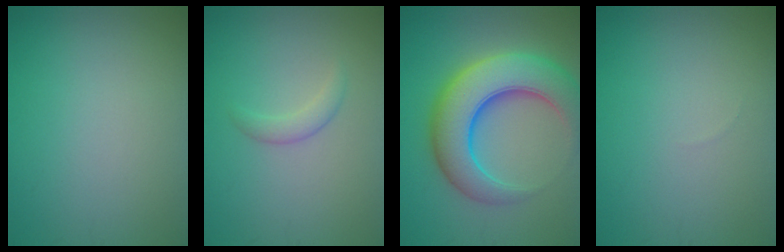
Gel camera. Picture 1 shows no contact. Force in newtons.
{"total": 1.4, "press": 1.4, "slide": 0.0}
{"total": 9.6, "press": 9.6, "slide": 0.3}
{"total": 0.0}